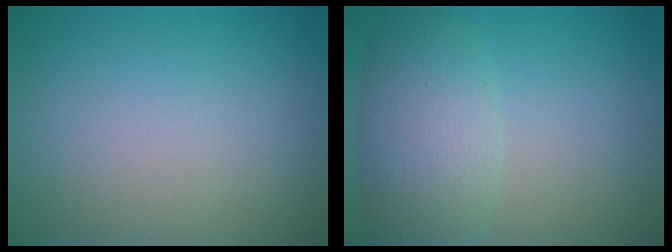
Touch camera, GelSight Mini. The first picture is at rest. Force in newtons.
{"total": 4.4, "press": 4.4, "slide": 0.3}